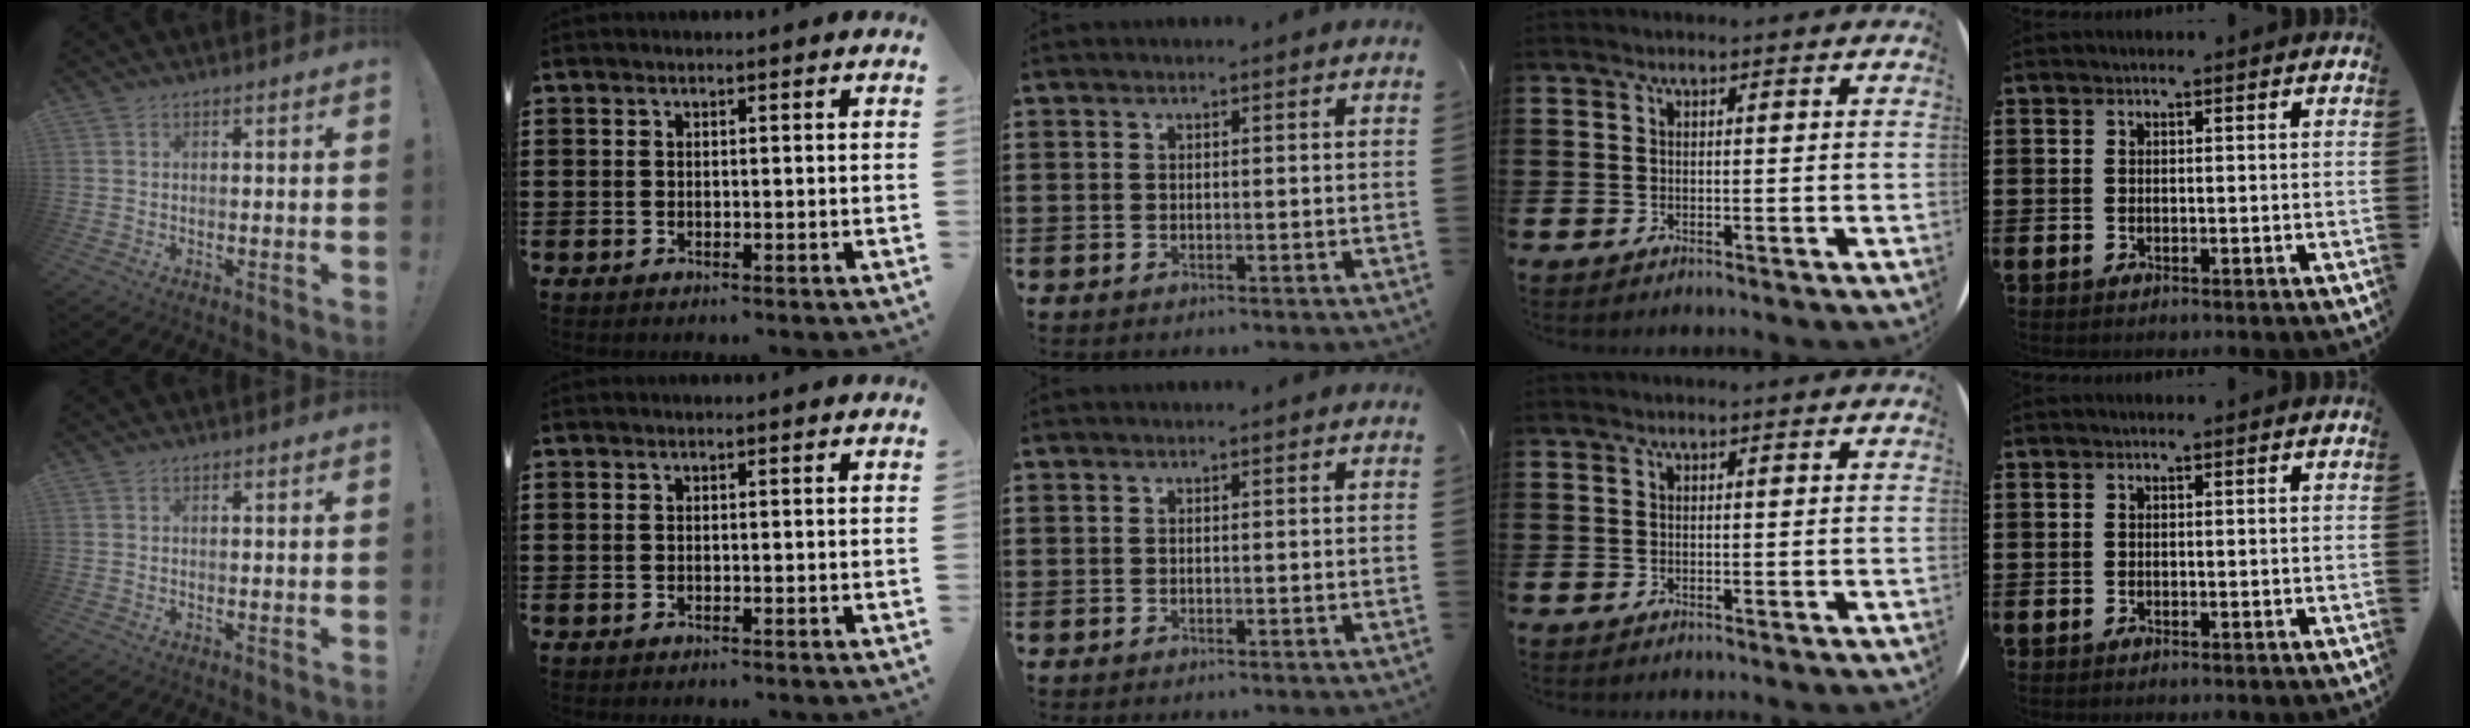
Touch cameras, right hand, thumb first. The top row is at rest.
{}